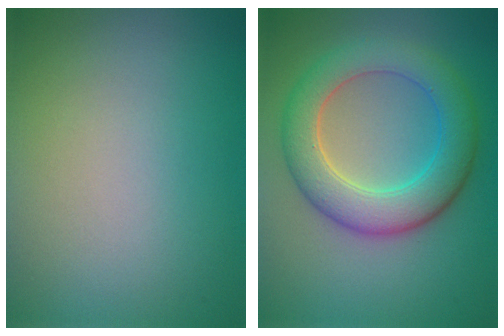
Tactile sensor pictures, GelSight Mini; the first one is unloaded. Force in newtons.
{"total": 6.6, "press": 6.6, "slide": 0.3}